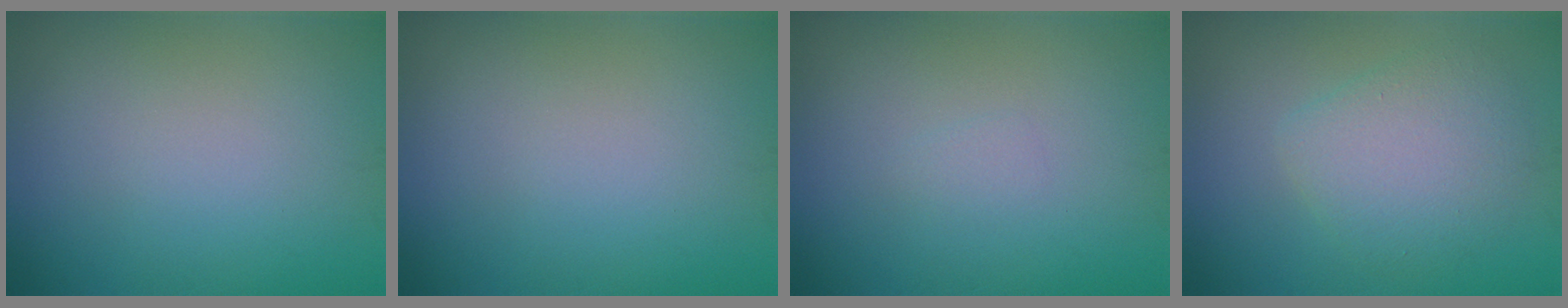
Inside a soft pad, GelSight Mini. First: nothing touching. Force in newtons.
{"total": 0.0}
{"total": 0.6, "press": 0.6, "slide": 0.1}
{"total": 3.9, "press": 3.9, "slide": 0.3}